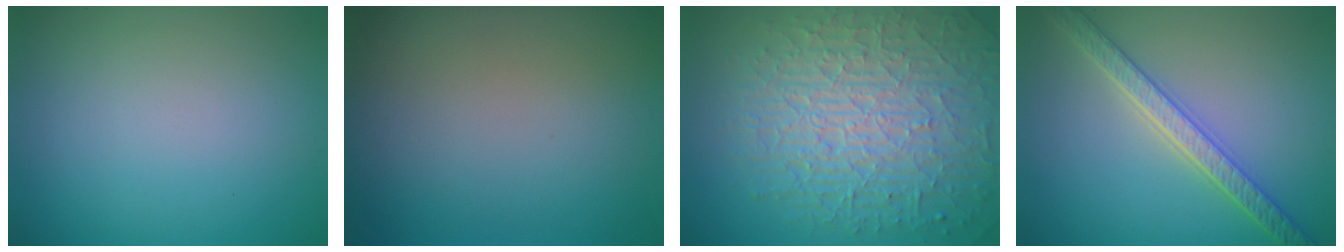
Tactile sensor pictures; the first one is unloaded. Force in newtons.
{"total": 0.0}
{"total": 10.5, "press": 6.9, "slide": 7.9}
{"total": 4.1, "press": 3.8, "slide": 1.4}